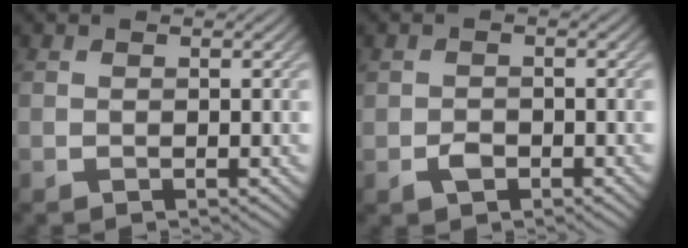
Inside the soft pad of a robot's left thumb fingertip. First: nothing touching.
{"total": 1.8, "force": [-1.0, 1.2, 0.9], "torque": [-0.017, -0.002, -0.020]}